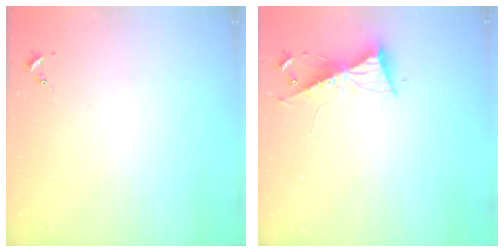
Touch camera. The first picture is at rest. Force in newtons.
{"total": 9.0, "press": 8.9, "slide": 0.9}